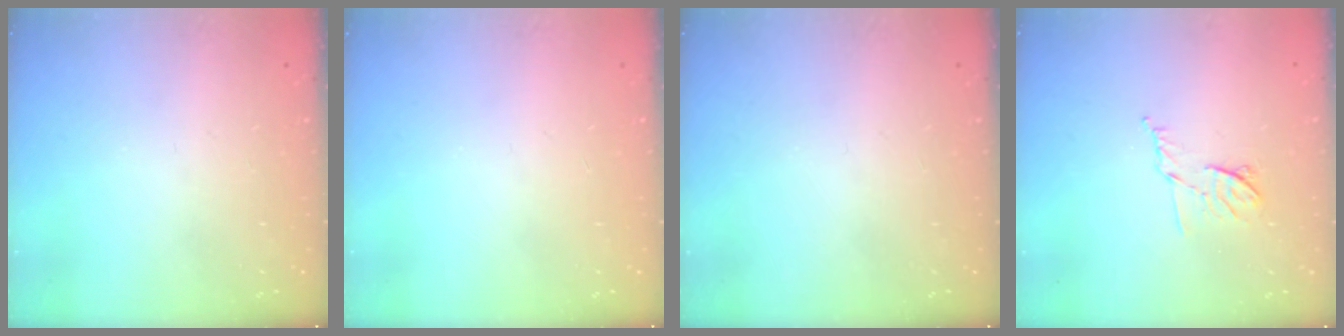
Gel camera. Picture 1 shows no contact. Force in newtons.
{"total": 0.0}
{"total": 0.0}
{"total": 7.4, "press": 7.3, "slide": 1.2}